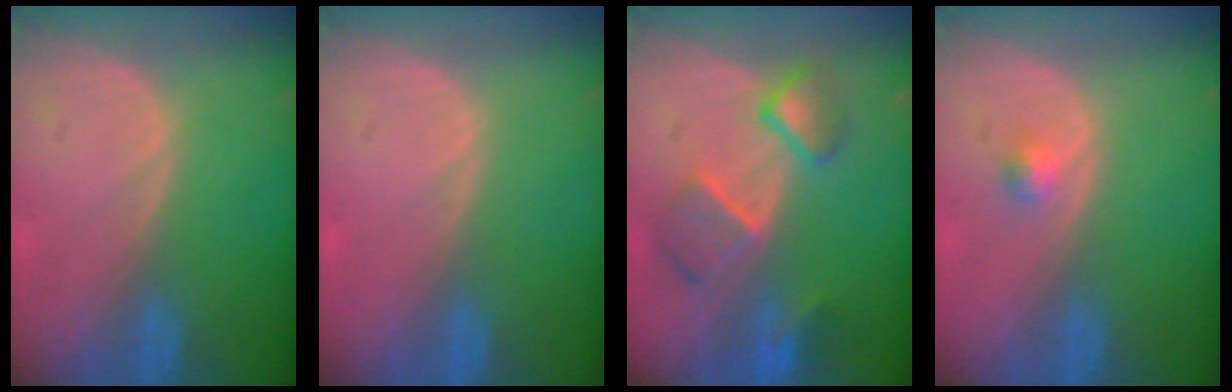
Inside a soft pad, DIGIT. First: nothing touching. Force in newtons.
{"total": 0.0}
{"total": 7.4, "press": 6.8, "slide": 2.8}
{"total": 1.7, "press": 1.4, "slide": 0.8}